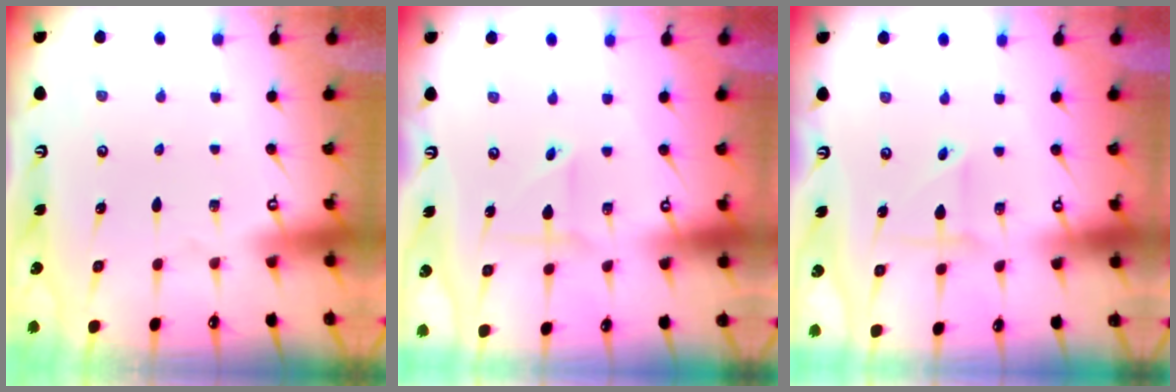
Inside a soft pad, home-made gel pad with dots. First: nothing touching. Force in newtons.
{"total": 2.5, "press": 2.5, "slide": 0.2}
{"total": 2.5, "press": 2.5, "slide": 0.1}